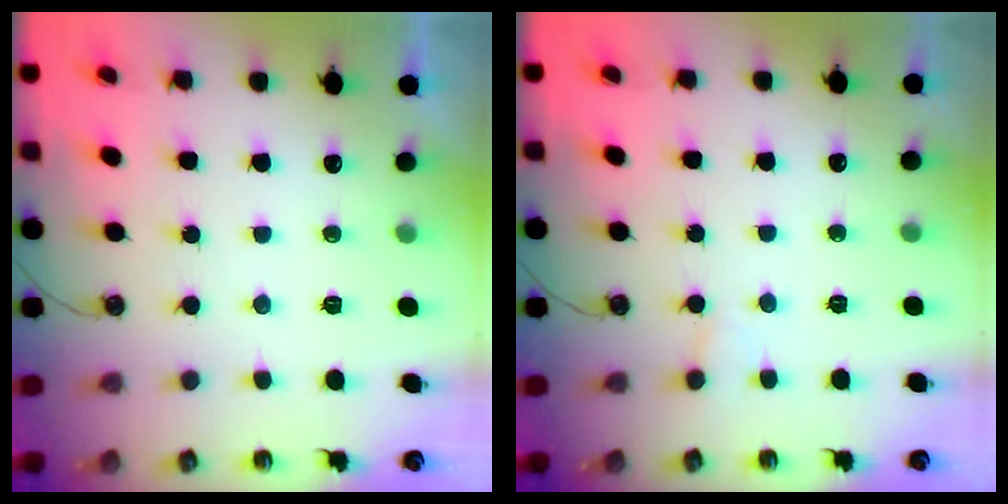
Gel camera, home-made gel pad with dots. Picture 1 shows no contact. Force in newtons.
{"total": 2.3, "press": 2.3, "slide": 0.1}